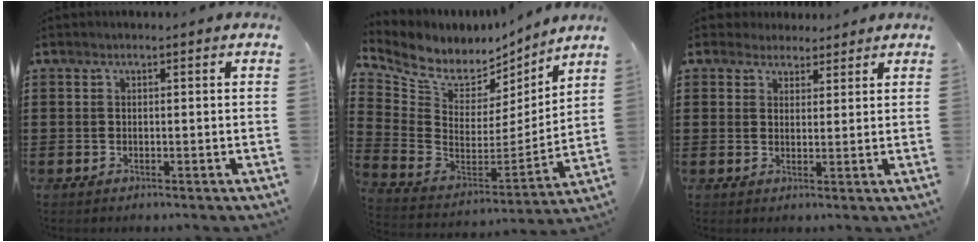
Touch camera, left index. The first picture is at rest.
{"total": 6.8, "force": [5.4, 3.6, 2.0], "torque": [-0.080, -0.045, 0.096]}
{"total": 3.0, "force": [2.5, 1.5, 0.0], "torque": [-0.011, 0.007, 0.049]}